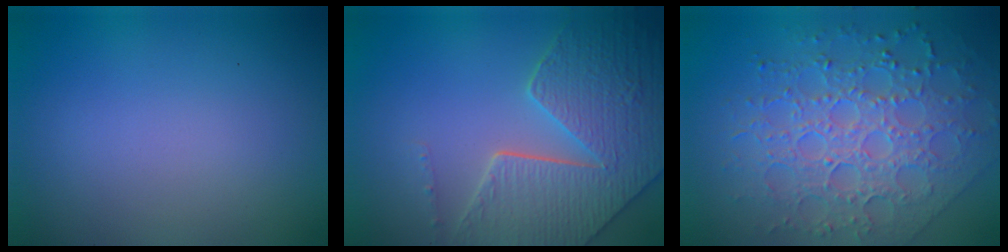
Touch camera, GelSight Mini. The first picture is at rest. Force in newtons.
{"total": 7.6, "press": 6.2, "slide": 4.5}
{"total": 8.5, "press": 6.1, "slide": 5.9}